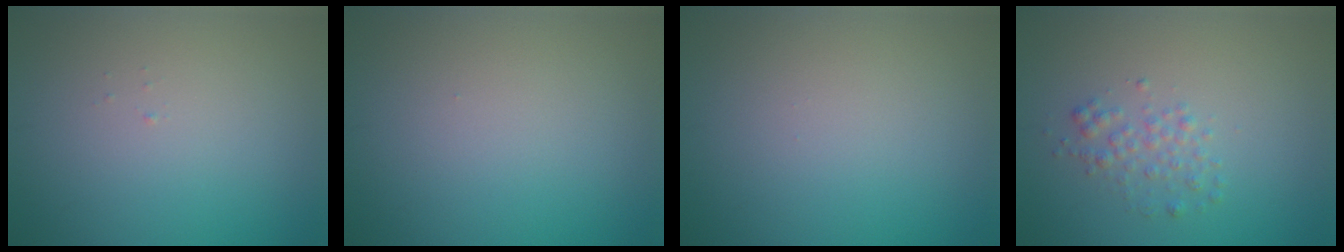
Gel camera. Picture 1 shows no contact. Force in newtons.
{"total": 0.0}
{"total": 0.0}
{"total": 1.7, "press": 1.7, "slide": 0.0}